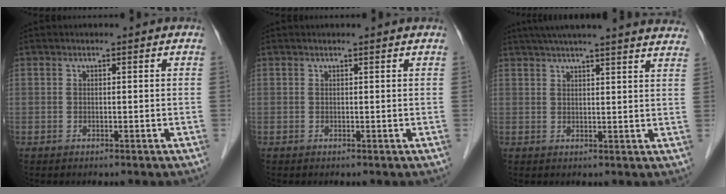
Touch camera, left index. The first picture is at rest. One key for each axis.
{"total": 0.7, "fx": 0.7, "fy": 0.0, "fz": 0.2, "tx": -0.006, "ty": 0.007, "tz": 0.006}
{"total": 22.4, "fx": 20.0, "fy": 0.7, "fz": 9.9, "tx": -0.155, "ty": 0.009, "tz": 0.248}